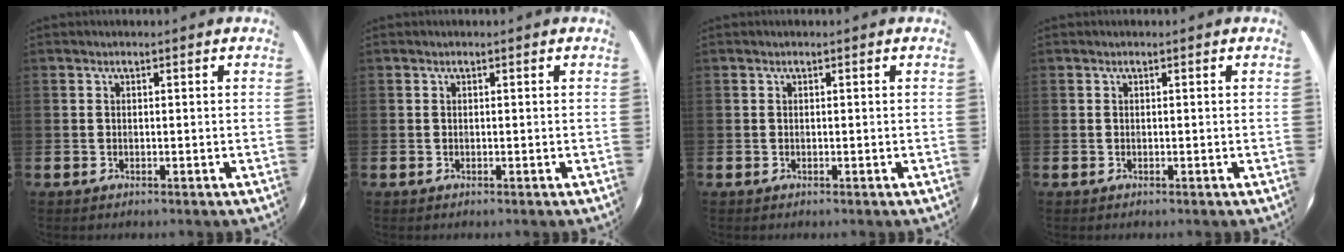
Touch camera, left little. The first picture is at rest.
{"total": 0.0}
{"total": 0.0}
{"total": 0.0}